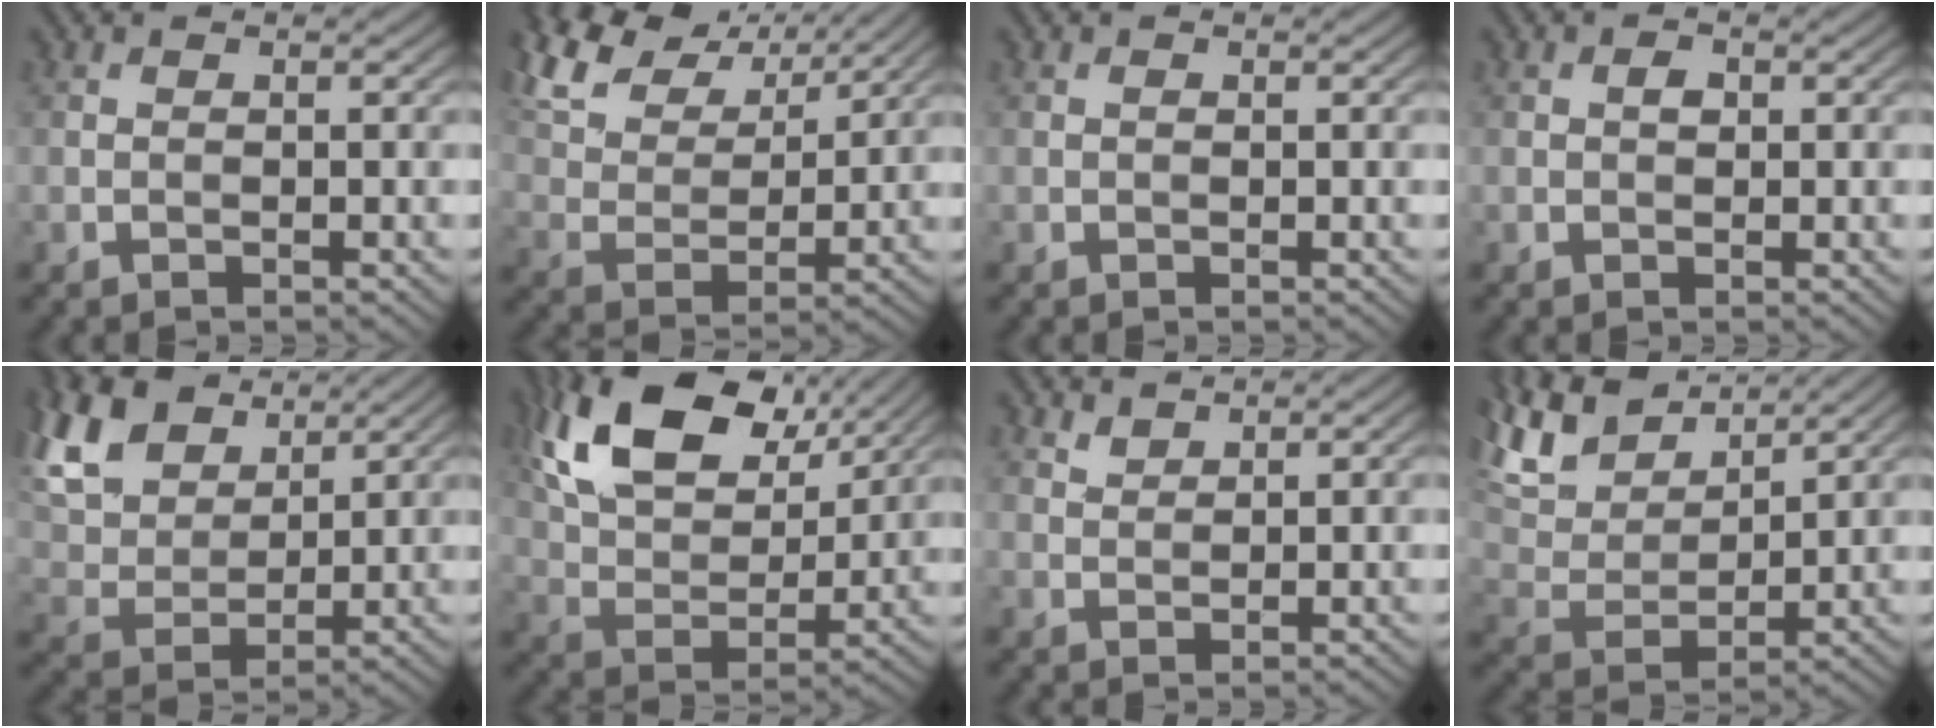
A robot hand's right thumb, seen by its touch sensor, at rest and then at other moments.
{"total": 12.6, "force": [9.4, 5.1, 6.6], "torque": [-0.184, 0.019, 0.154]}
{"total": 0.0}
{"total": 1.2, "force": [0.2, 0.9, 0.8], "torque": [-0.015, 0.002, 0.000]}
{"total": 13.3, "force": [7.8, 7.5, 7.6], "torque": [-0.217, 0.032, 0.143]}
{"total": 16.5, "force": [9.0, 8.9, 10.5], "torque": [-0.223, 0.014, 0.147]}
{"total": 1.9, "force": [1.7, 0.7, 0.6], "torque": [-0.015, 0.000, 0.038]}
{"total": 12.9, "force": [9.5, 5.0, 7.2], "torque": [-0.201, 0.024, 0.168]}